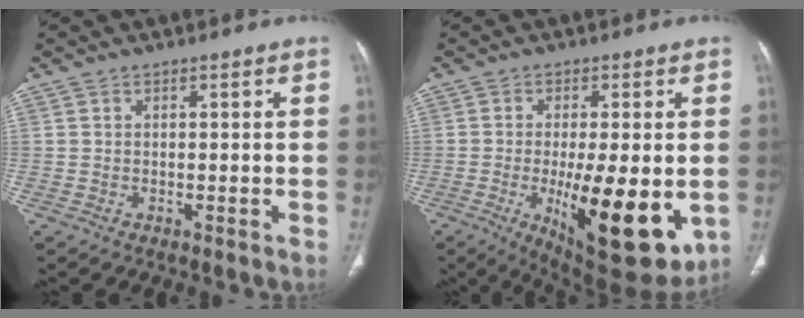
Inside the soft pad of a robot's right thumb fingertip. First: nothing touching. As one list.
[{"total": 17.9, "force": [-3.7, 6.0, 16.5], "torque": [-0.223, -0.029, -0.036]}]